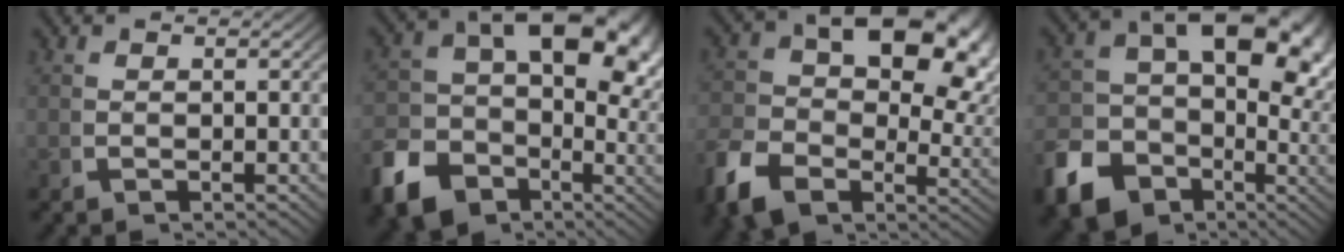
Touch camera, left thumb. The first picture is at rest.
{"total": 13.0, "force": [-3.0, 9.3, 8.5], "torque": [-0.140, -0.020, -0.050]}
{"total": 11.8, "force": [-0.5, 7.8, 8.7], "torque": [-0.144, -0.011, -0.014]}
{"total": 14.4, "force": [-3.4, 10.6, 9.1], "torque": [-0.149, -0.025, -0.055]}